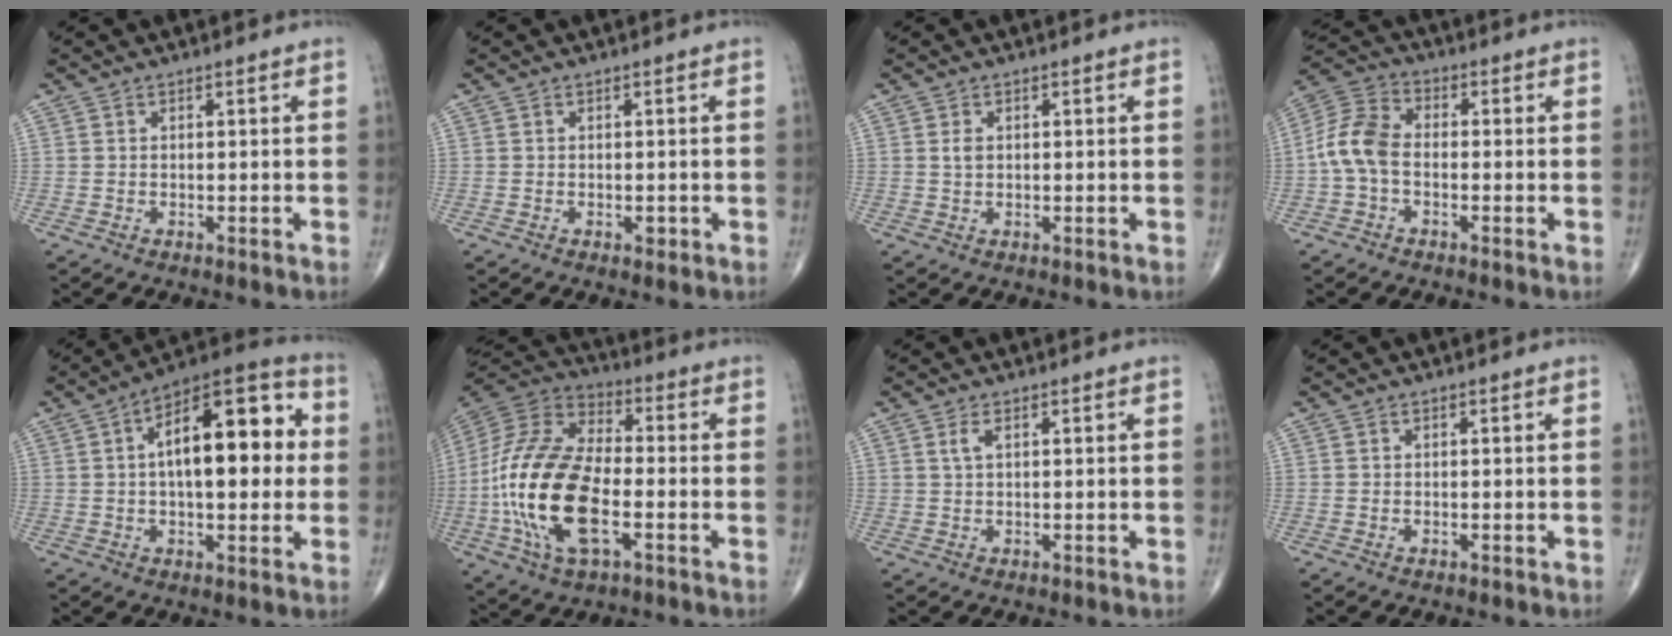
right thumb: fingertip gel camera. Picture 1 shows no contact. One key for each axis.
{"total": 1.6, "fx": -0.5, "fy": 0.8, "fz": 1.2, "tx": -0.016, "ty": -0.001, "tz": -0.007}
{"total": 1.4, "fx": 0.3, "fy": 0.9, "fz": 1.0, "tx": -0.015, "ty": 0.000, "tz": 0.007}
{"total": 8.5, "fx": -1.3, "fy": 5.4, "fz": 6.4, "tx": -0.129, "ty": 0.025, "tz": -0.039}
{"total": 19.1, "fx": 2.5, "fy": 8.5, "fz": 16.9, "tx": -0.225, "ty": 0.031, "tz": 0.027}
{"total": 22.5, "fx": -4.8, "fy": 10.8, "fz": 19.1, "tx": -0.401, "ty": 0.013, "tz": -0.090}
{"total": 1.6, "fx": 0.7, "fy": 0.6, "fz": 1.3, "tx": -0.033, "ty": 0.005, "tz": 0.018}
{"total": 0.0}